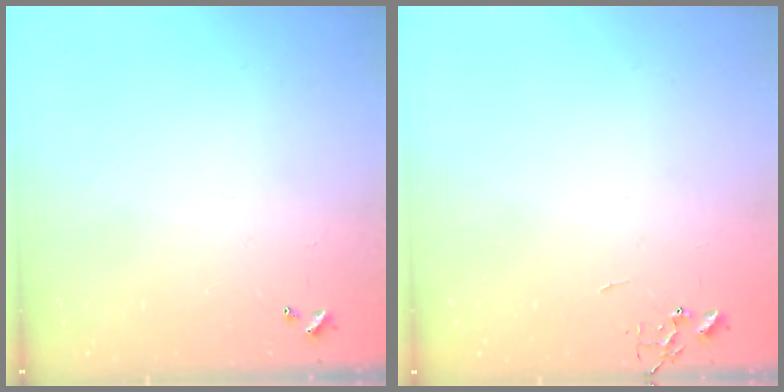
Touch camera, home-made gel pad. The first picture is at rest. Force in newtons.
{"total": 0.0}